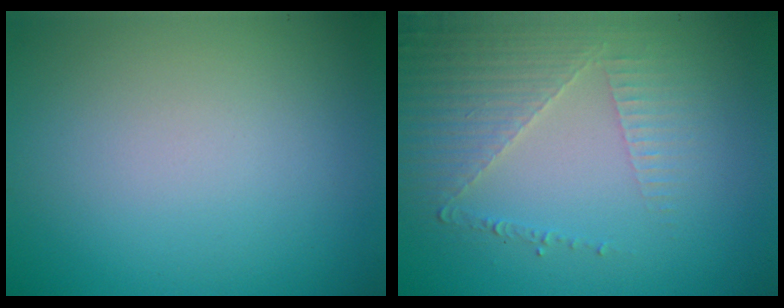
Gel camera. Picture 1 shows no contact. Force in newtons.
{"total": 3.5, "press": 3.3, "slide": 1.2}